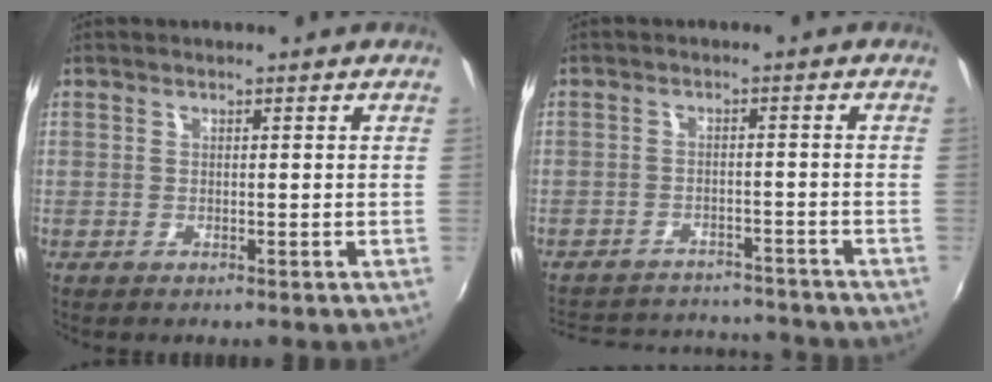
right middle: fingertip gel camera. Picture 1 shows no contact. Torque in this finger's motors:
{"motor_torque": [0.93, -1.21, 0.34, 0.08]}